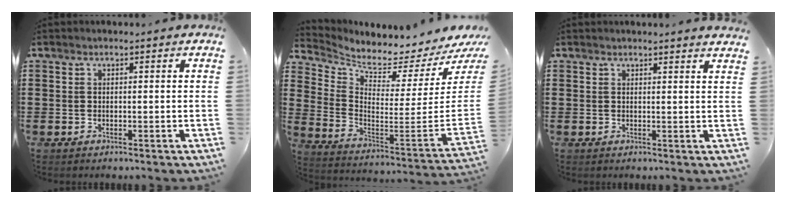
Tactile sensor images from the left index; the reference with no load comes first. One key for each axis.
{"total": 3.1, "fx": 2.7, "fy": 0.2, "fz": 1.4, "tx": -0.044, "ty": -0.060, "tz": 0.037}
{"total": 1.6, "fx": 1.6, "fy": -0.3, "fz": 0.2, "tx": 0.001, "ty": -0.006, "tz": 0.030}